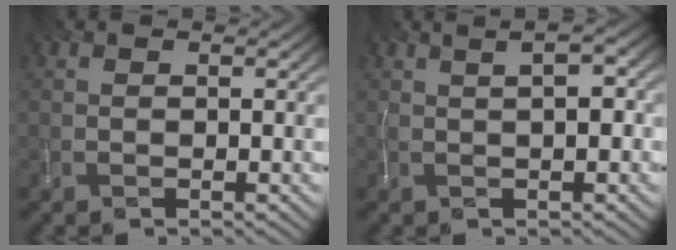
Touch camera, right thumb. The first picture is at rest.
{"total": 3.6, "force": [1.1, 1.0, 3.2], "torque": [-0.049, 0.014, 0.013]}